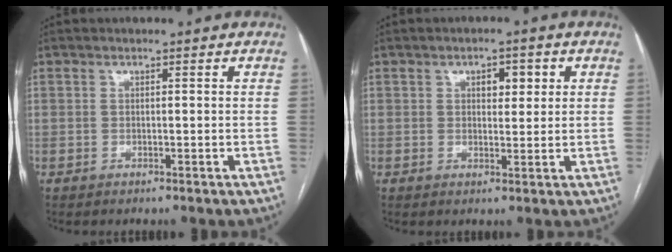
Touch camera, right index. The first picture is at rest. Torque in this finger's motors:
{"motor_torque": [0.04, 0.05, 0.04, 0.01]}